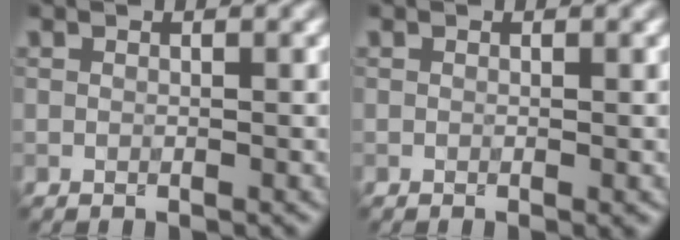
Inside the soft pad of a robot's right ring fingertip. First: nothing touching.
{"total": 0.5, "force": [-0.1, 0.1, 0.5], "torque": [-0.003, -0.004, 0.000]}